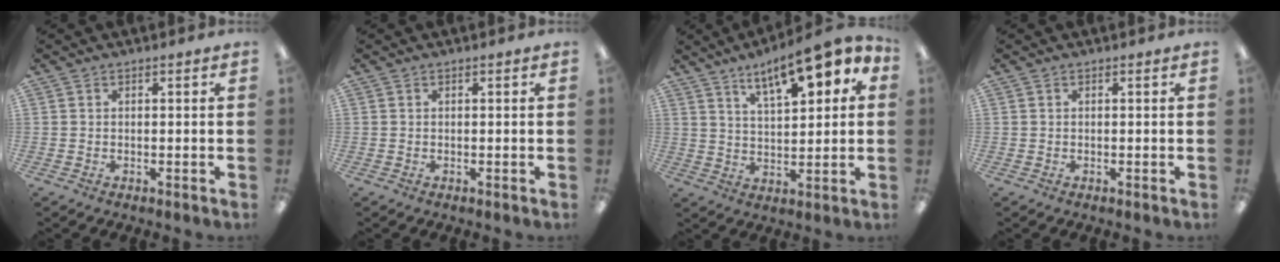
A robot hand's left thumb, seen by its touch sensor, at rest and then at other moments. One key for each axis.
{"total": 0.0}
{"total": 12.4, "fx": 8.5, "fy": 4.3, "fz": 7.8, "tx": -0.114, "ty": -0.042, "tz": 0.144}
{"total": 0.0}